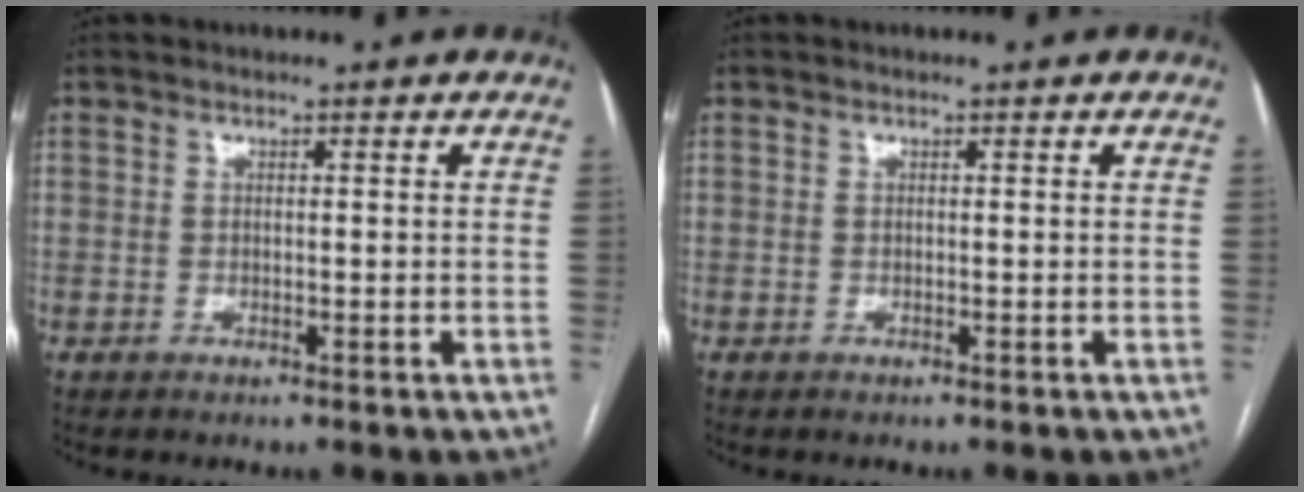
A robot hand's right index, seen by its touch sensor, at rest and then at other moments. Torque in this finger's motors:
{"motor_torque": [0.00, 0.00, 0.00, 0.01]}